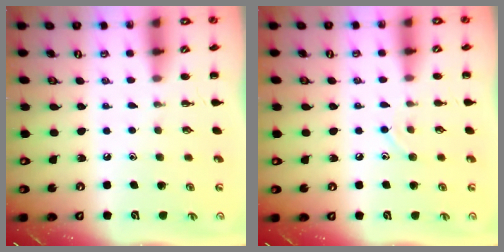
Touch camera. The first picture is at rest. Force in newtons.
{"total": 8.1, "press": 7.7, "slide": 2.6}